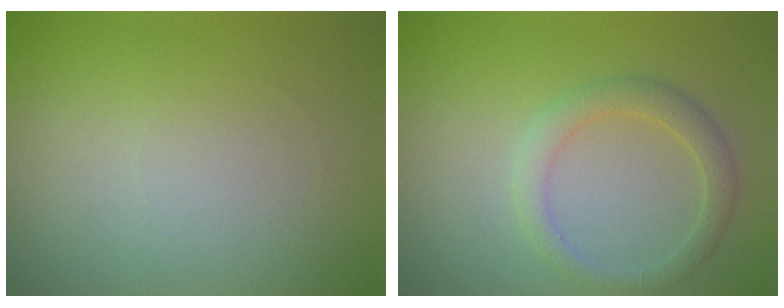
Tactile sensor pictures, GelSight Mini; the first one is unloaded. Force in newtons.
{"total": 2.2, "press": 2.2, "slide": 0.1}